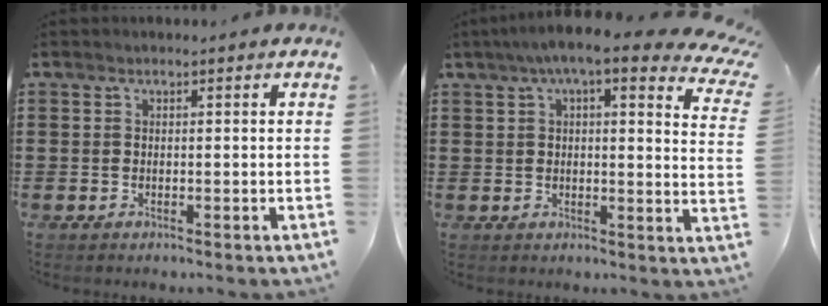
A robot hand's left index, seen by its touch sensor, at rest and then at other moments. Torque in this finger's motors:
{"motor_torque": [2.14, 0.00, 1.05, 0.21]}